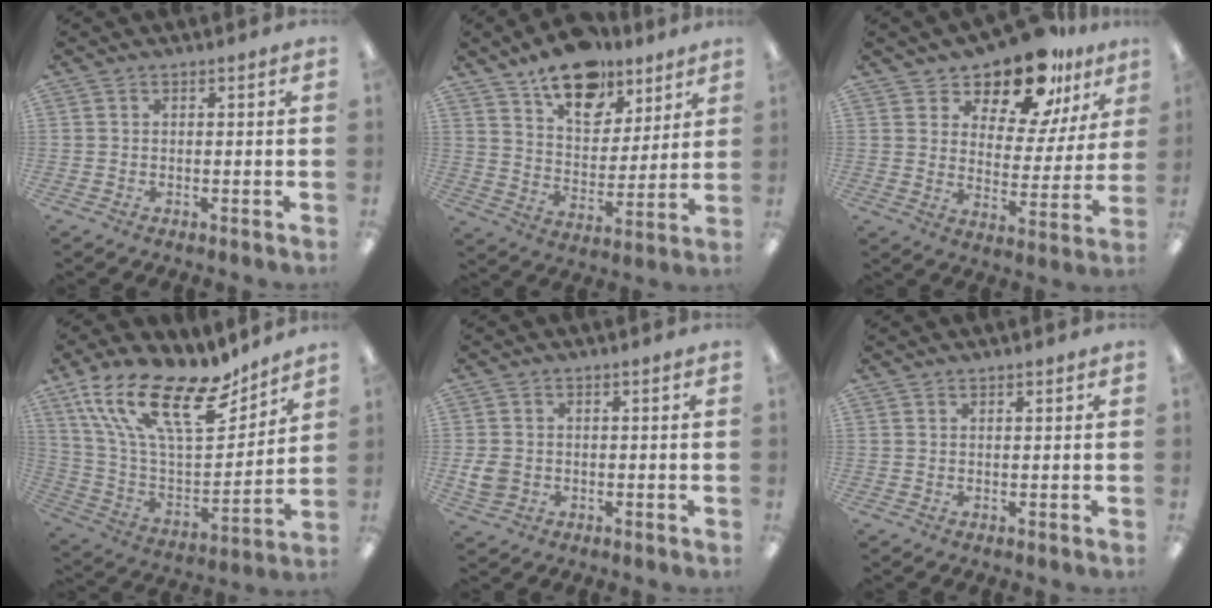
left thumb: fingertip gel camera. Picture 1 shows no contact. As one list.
[{"total": 15.9, "force": [11.6, 8.5, 6.9], "torque": [-0.103, -0.066, 0.207]}, {"total": 14.7, "force": [12.2, 5.5, 6.1], "torque": [-0.109, -0.084, 0.213]}, {"total": 22.9, "force": [14.9, 8.6, 15.2], "torque": [-0.283, -0.092, 0.263]}, {"total": 4.7, "force": [-0.4, 4.0, 2.5], "torque": [-0.048, 0.002, -0.008]}, {"total": 0.7, "force": [0.6, 0.3, 0.1], "torque": [-0.001, 0.000, 0.012]}]